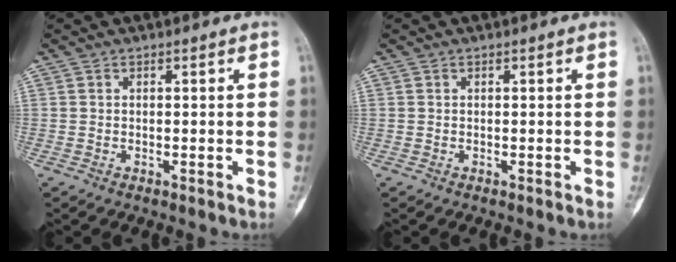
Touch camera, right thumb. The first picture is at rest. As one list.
[{"total": 0.0}]